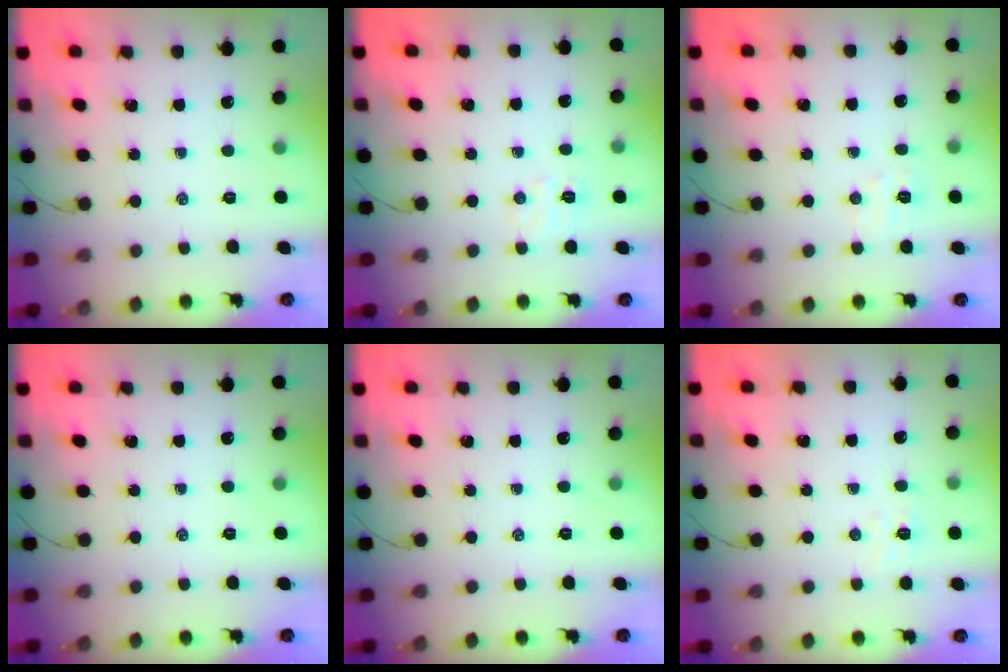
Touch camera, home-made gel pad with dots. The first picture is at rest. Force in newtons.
{"total": 5.7, "press": 5.6, "slide": 1.3}
{"total": 5.5, "press": 5.3, "slide": 1.2}
{"total": 0.0}
{"total": 0.0}
{"total": 4.5, "press": 4.4, "slide": 1.3}